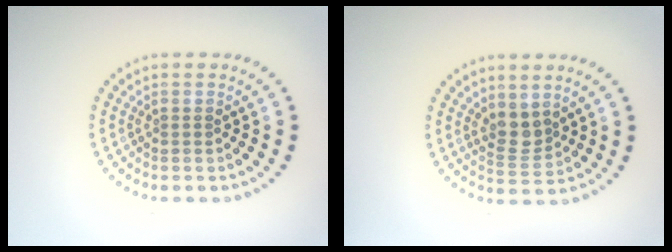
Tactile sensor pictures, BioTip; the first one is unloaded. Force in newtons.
{"total": 2.3, "press": 1.9, "slide": 1.4}